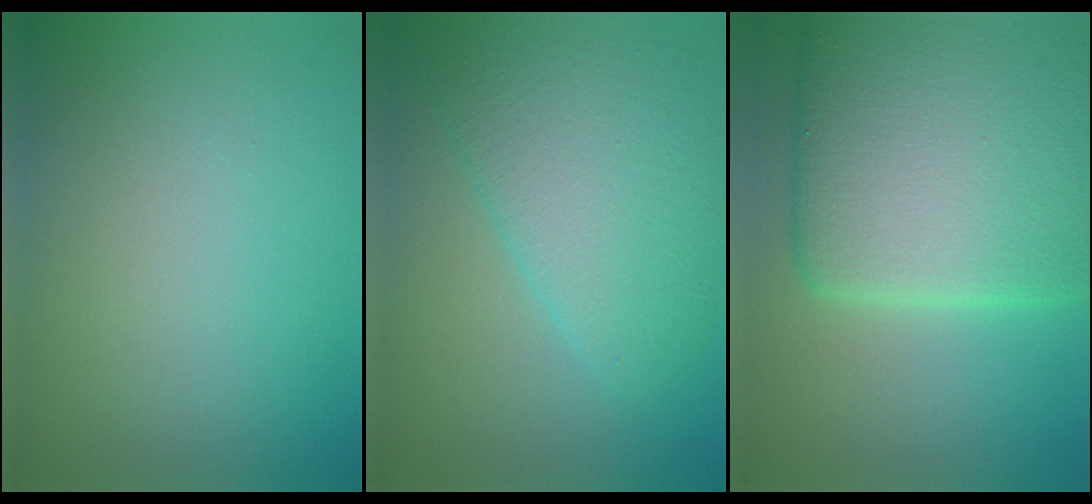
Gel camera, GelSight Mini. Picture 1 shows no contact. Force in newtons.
{"total": 6.8, "press": 6.8, "slide": 0.2}
{"total": 15.6, "press": 15.6, "slide": 0.3}